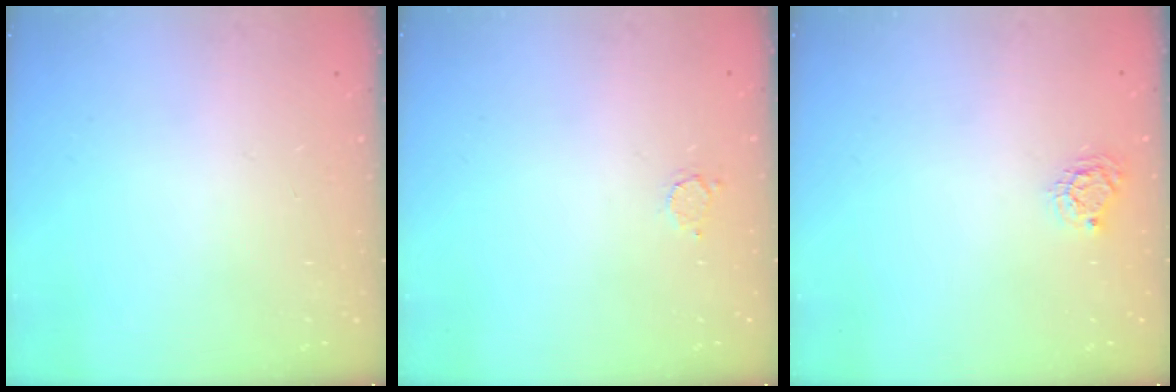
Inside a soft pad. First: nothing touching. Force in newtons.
{"total": 2.2, "press": 2.2, "slide": 0.2}
{"total": 5.4, "press": 5.4, "slide": 0.3}